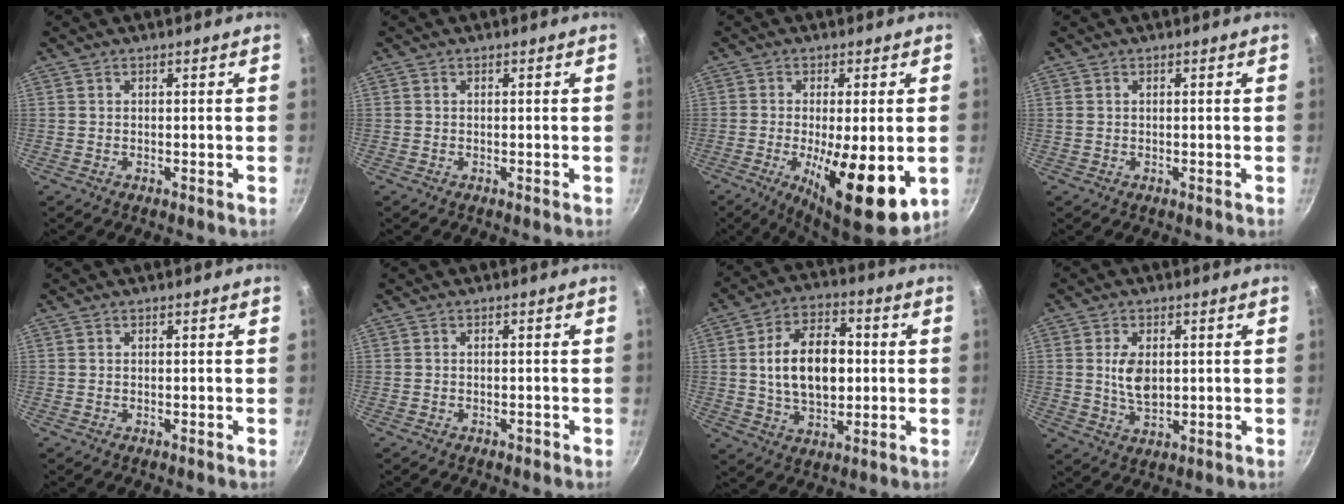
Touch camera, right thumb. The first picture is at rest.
{"total": 0.0}
{"total": 16.3, "force": [-4.2, 5.1, 14.9], "torque": [-0.210, -0.025, -0.045]}
{"total": 0.9, "force": [0.1, 0.6, 0.6], "torque": [-0.018, 0.006, 0.008]}
{"total": 0.0}
{"total": 0.7, "force": [-0.5, 0.4, 0.3], "torque": [-0.006, 0.003, -0.009]}
{"total": 14.6, "force": [1.0, 8.9, 11.6], "torque": [-0.172, 0.012, 0.016]}
{"total": 6.1, "force": [0.8, 3.6, 4.9], "torque": [-0.083, -0.011, 0.022]}